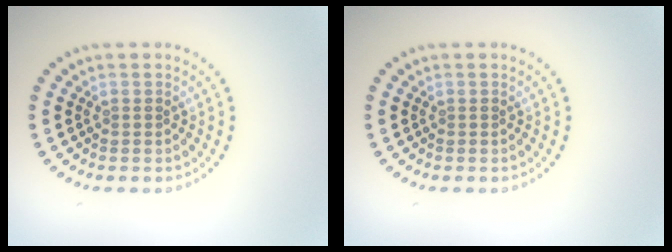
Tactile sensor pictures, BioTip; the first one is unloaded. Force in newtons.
{"total": 0.0}